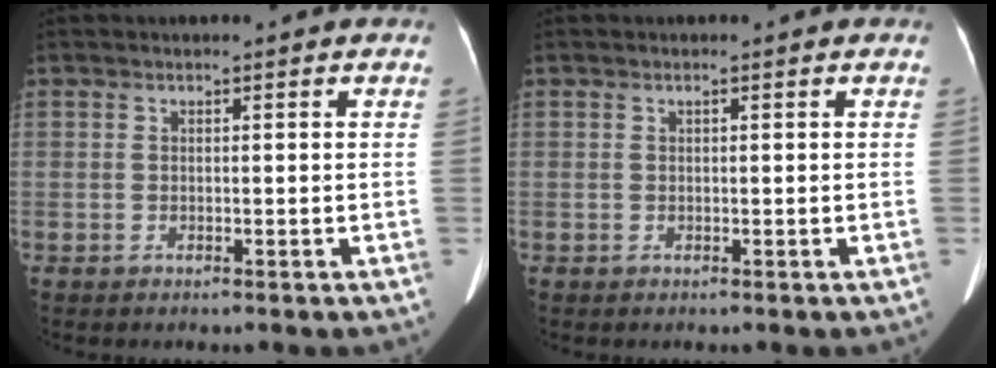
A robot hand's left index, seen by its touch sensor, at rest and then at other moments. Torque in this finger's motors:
{"motor_torque": [0.07, 0.00, 0.01, 0.00]}